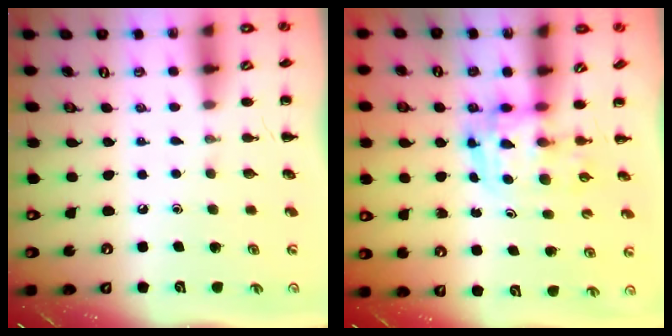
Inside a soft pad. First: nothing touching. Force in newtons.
{"total": 3.4, "press": 3.3, "slide": 0.6}